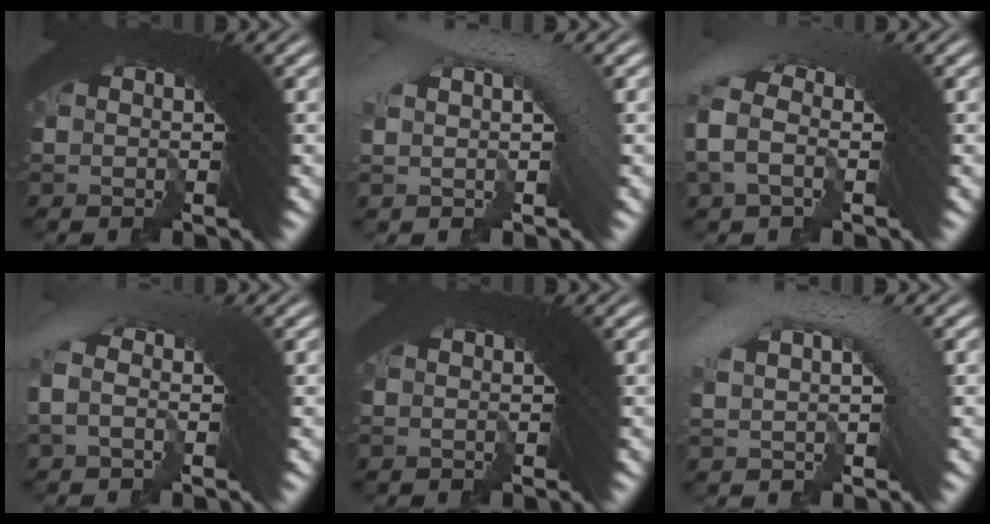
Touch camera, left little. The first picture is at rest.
{"total": 3.3, "force": [1.1, 0.9, 3.0], "torque": [-0.047, 0.029, 0.016]}
{"total": 2.8, "force": [-0.1, 1.6, 2.3], "torque": [-0.040, 0.038, -0.017]}
{"total": 1.7, "force": [-0.3, 0.5, 1.6], "torque": [-0.024, 0.033, -0.018]}
{"total": 0.0}
{"total": 4.5, "force": [1.2, 1.7, 4.0], "torque": [-0.062, 0.029, 0.020]}